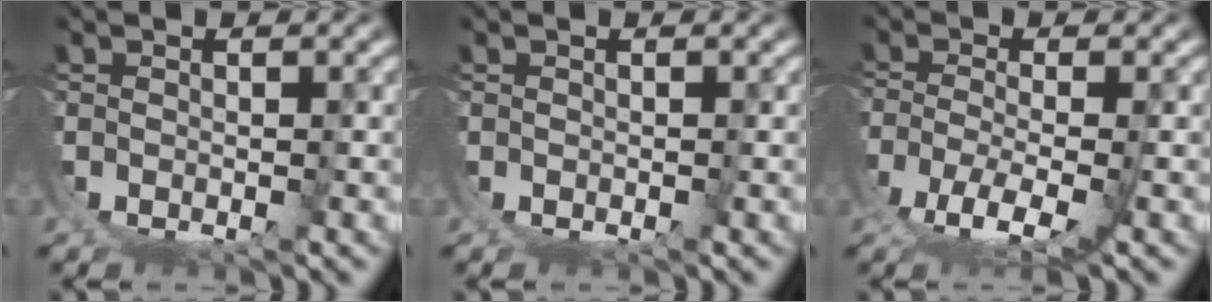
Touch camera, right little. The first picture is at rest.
{"total": 0.0}
{"total": 3.3, "force": [0.0, 0.8, 3.2], "torque": [-0.090, -0.020, 0.014]}